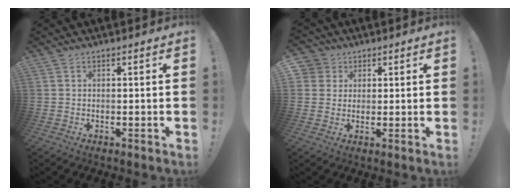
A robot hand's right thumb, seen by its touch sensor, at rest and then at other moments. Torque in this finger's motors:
{"motor_torque": [0.67, 2.37, 0.52, 0.06, 0.32]}